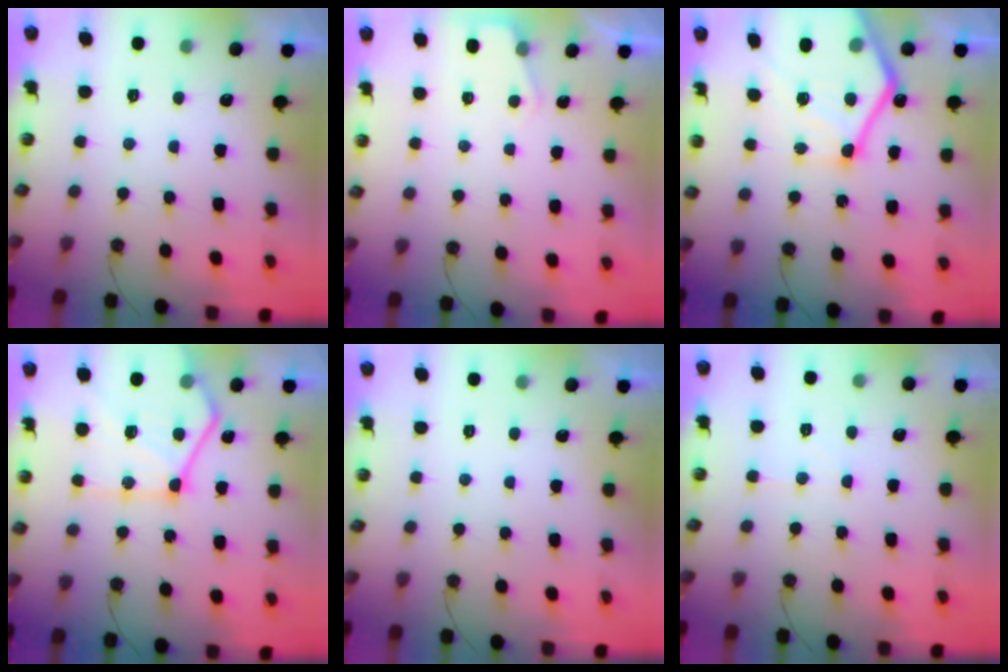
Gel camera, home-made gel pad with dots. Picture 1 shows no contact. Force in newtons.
{"total": 2.7, "press": 2.7, "slide": 0.4}
{"total": 20.8, "press": 20.7, "slide": 1.9}
{"total": 20.4, "press": 20.3, "slide": 2.2}
{"total": 0.0}
{"total": 4.3, "press": 4.3, "slide": 0.6}